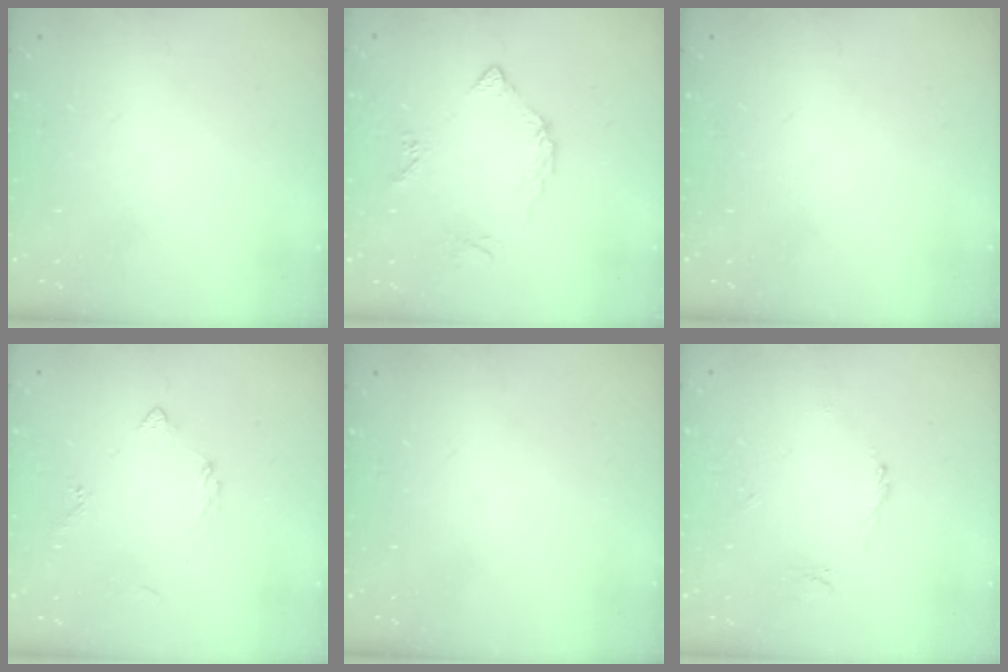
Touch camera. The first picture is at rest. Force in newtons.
{"total": 5.5, "press": 5.5, "slide": 0.4}
{"total": 0.0}
{"total": 3.4, "press": 3.3, "slide": 0.6}
{"total": 0.0}
{"total": 1.1, "press": 1.1, "slide": 0.4}